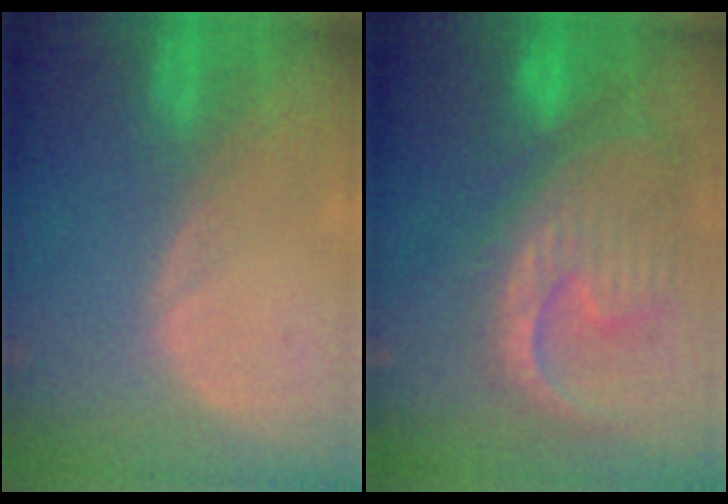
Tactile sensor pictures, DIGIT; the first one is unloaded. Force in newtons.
{"total": 12.8, "press": 11.0, "slide": 6.6}